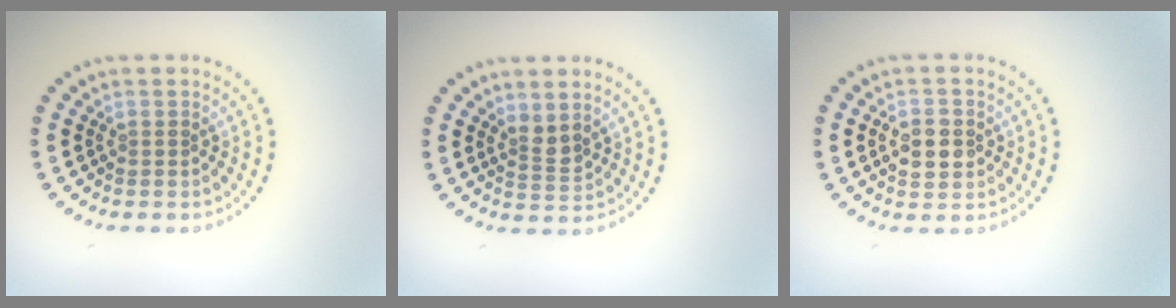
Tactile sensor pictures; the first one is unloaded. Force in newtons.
{"total": 1.7, "press": 1.4, "slide": 1.1}
{"total": 3.2, "press": 3.2, "slide": 0.2}